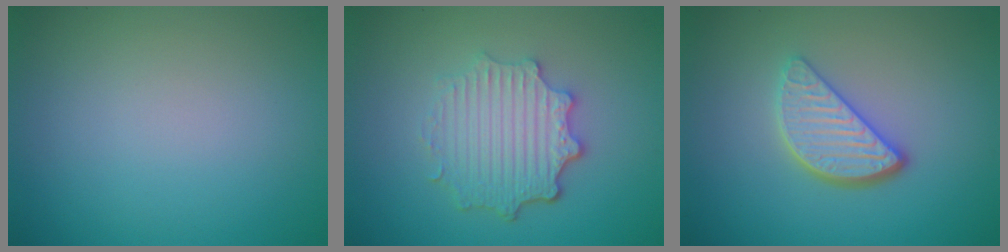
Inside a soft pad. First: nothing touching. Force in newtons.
{"total": 4.7, "press": 3.7, "slide": 2.9}
{"total": 3.9, "press": 3.1, "slide": 2.4}